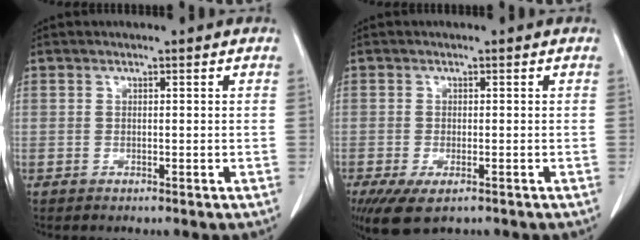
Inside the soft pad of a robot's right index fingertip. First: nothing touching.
{"total": 6.2, "force": [-4.0, 2.3, 4.2], "torque": [-0.069, -0.017, -0.060]}